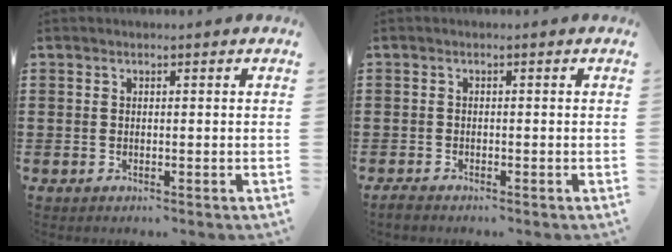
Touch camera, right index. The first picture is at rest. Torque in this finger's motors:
{"motor_torque": [-1.47, 0.68, -1.05, -0.21]}